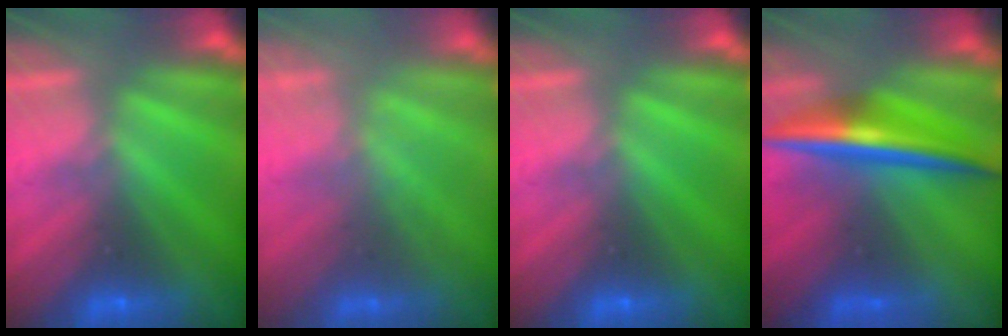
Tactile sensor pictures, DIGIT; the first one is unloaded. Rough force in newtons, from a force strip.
{"total": 2.0}
{"total": 0.0}
{"total": 7.3}